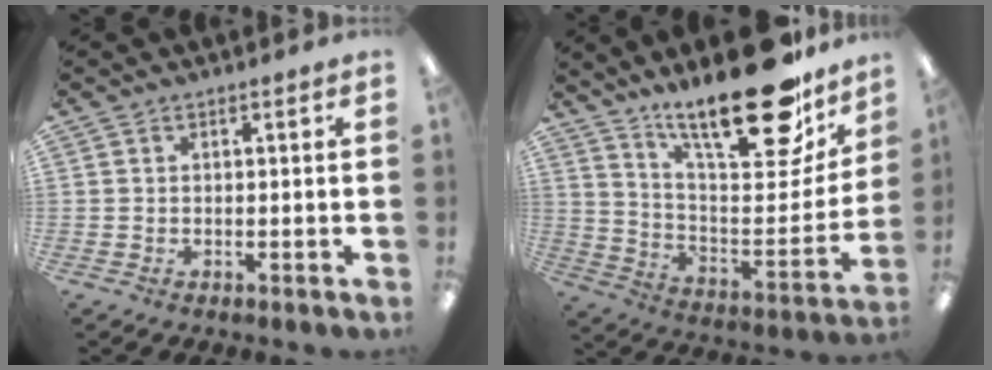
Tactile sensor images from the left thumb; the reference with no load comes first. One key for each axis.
{"total": 25.7, "fx": 19.6, "fy": 7.5, "fz": 15.0, "tx": -0.219, "ty": -0.138, "tz": 0.321}